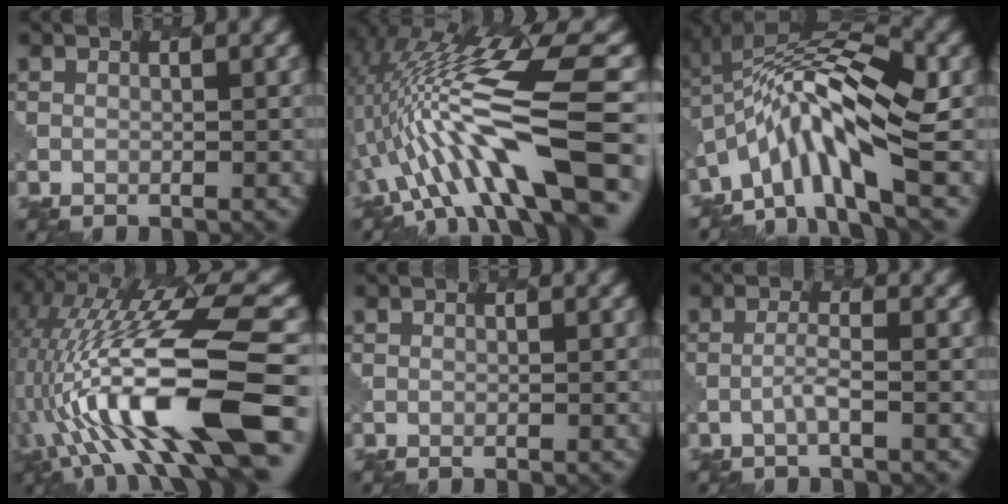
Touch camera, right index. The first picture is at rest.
{"total": 13.3, "force": [-2.4, 3.5, 12.6], "torque": [-0.225, 0.017, -0.029]}
{"total": 8.8, "force": [-2.5, 2.4, 8.0], "torque": [-0.138, 0.020, -0.053]}
{"total": 15.8, "force": [-4.0, 4.6, 14.6], "torque": [-0.259, 0.038, -0.063]}
{"total": 0.0}
{"total": 1.2, "force": [-0.3, 0.1, 1.2], "torque": [-0.024, 0.007, -0.012]}